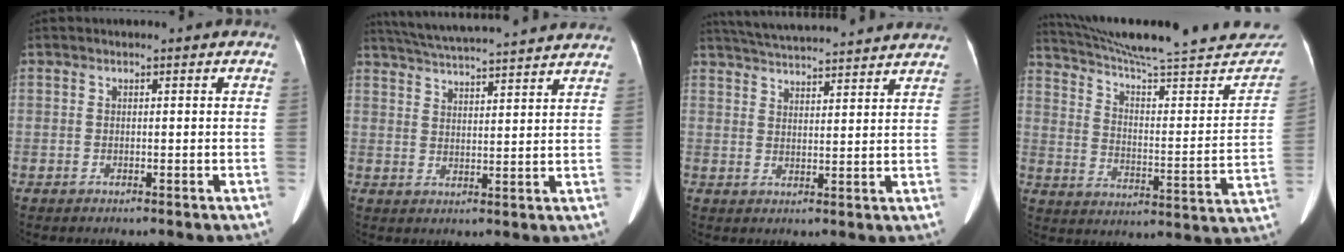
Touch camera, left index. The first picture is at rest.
{"total": 19.2, "force": [17.6, 0.7, 7.4], "torque": [-0.130, 0.024, 0.244]}
{"total": 17.6, "force": [16.5, 1.1, 6.2], "torque": [-0.106, 0.030, 0.230]}
{"total": 31.2, "force": [28.1, 2.9, 13.3], "torque": [-0.202, -0.086, 0.366]}